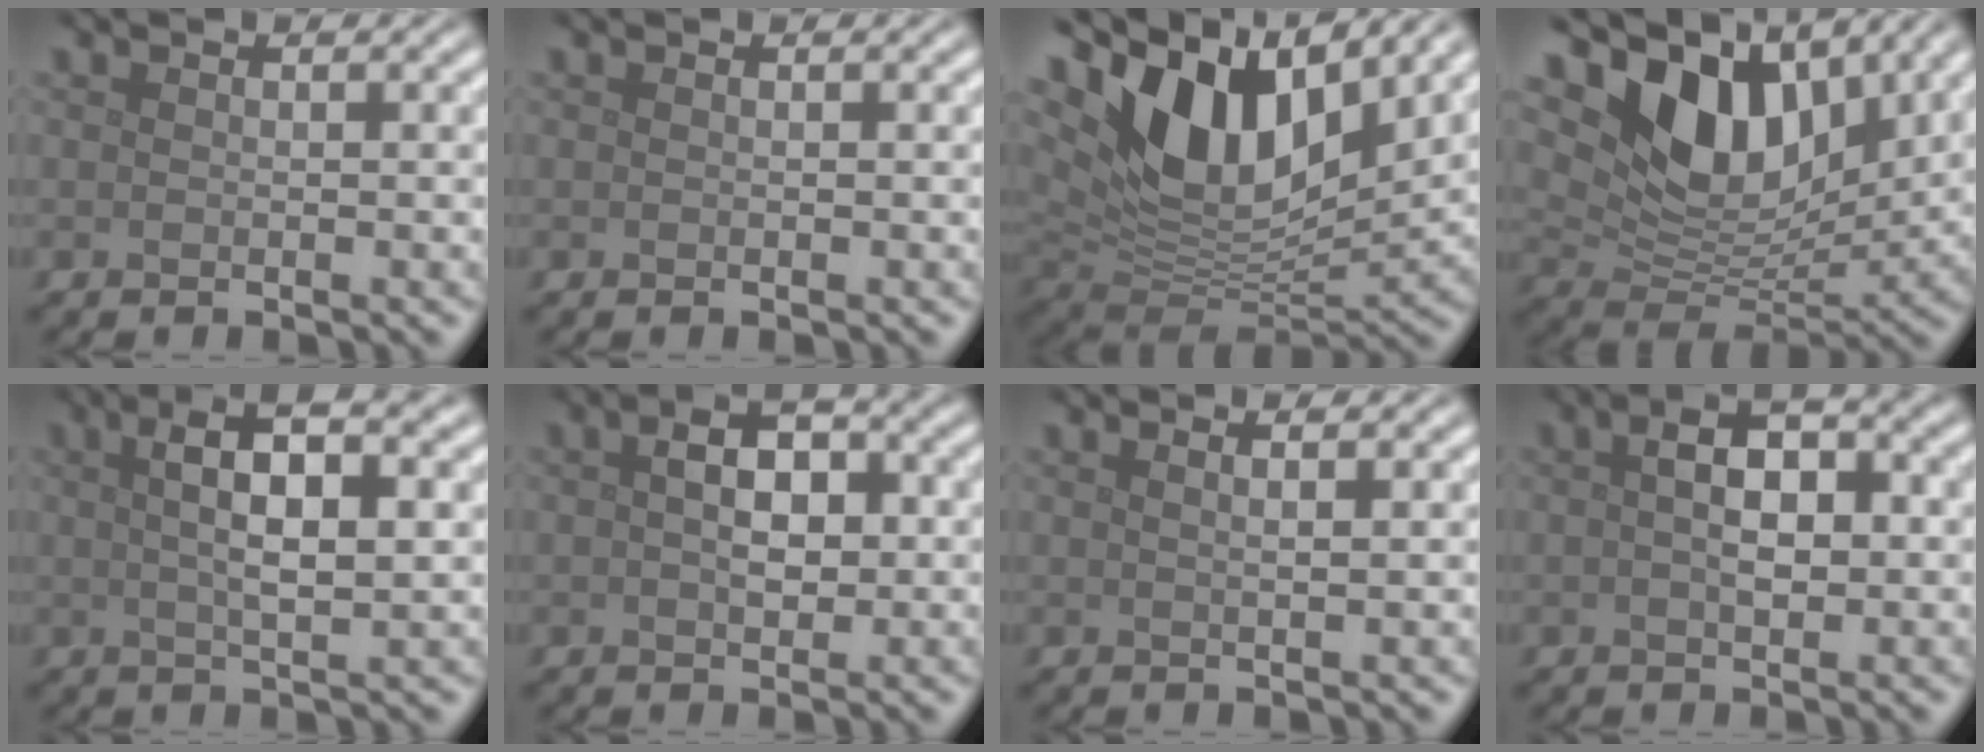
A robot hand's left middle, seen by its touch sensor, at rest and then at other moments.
{"total": 0.0}
{"total": 11.3, "force": [5.5, 5.7, 8.1], "torque": [-0.154, -0.002, 0.102]}
{"total": 9.8, "force": [4.8, 5.7, 6.4], "torque": [-0.116, -0.006, 0.083]}
{"total": 5.9, "force": [1.7, 1.6, 5.4], "torque": [-0.083, 0.009, 0.026]}
{"total": 3.9, "force": [0.5, 2.2, 3.2], "torque": [-0.056, 0.007, 0.004]}
{"total": 2.5, "force": [1.3, 1.1, 1.8], "torque": [-0.001, 0.008, -0.011]}
{"total": 4.4, "force": [0.5, 2.1, 3.9], "torque": [-0.068, 0.007, 0.005]}